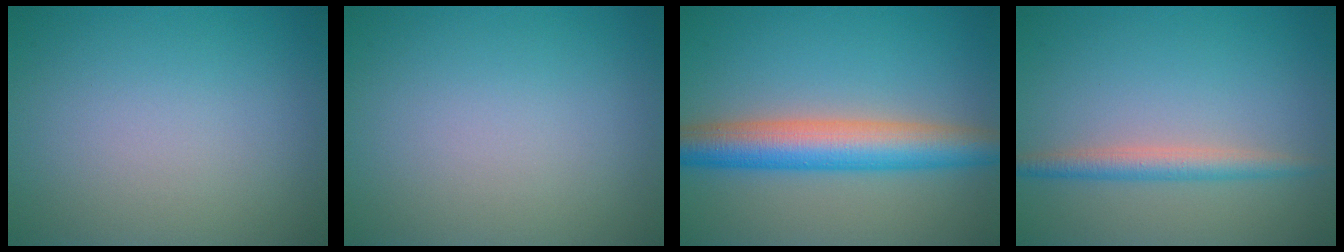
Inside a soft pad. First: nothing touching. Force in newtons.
{"total": 0.0}
{"total": 6.9, "press": 6.8, "slide": 0.3}
{"total": 2.5, "press": 2.5, "slide": 0.1}